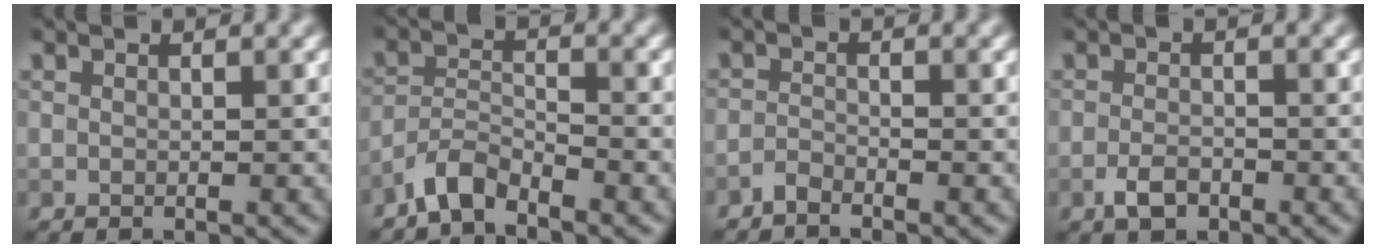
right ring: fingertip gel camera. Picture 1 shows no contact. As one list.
[{"total": 3.1, "force": [-2.8, 0.7, 1.1], "torque": [-0.022, 0.007, -0.064]}, {"total": 1.2, "force": [-1.1, 0.2, 0.3], "torque": [-0.005, 0.003, -0.026]}, {"total": 2.1, "force": [-1.3, 1.0, 1.3], "torque": [-0.023, 0.002, -0.026]}]